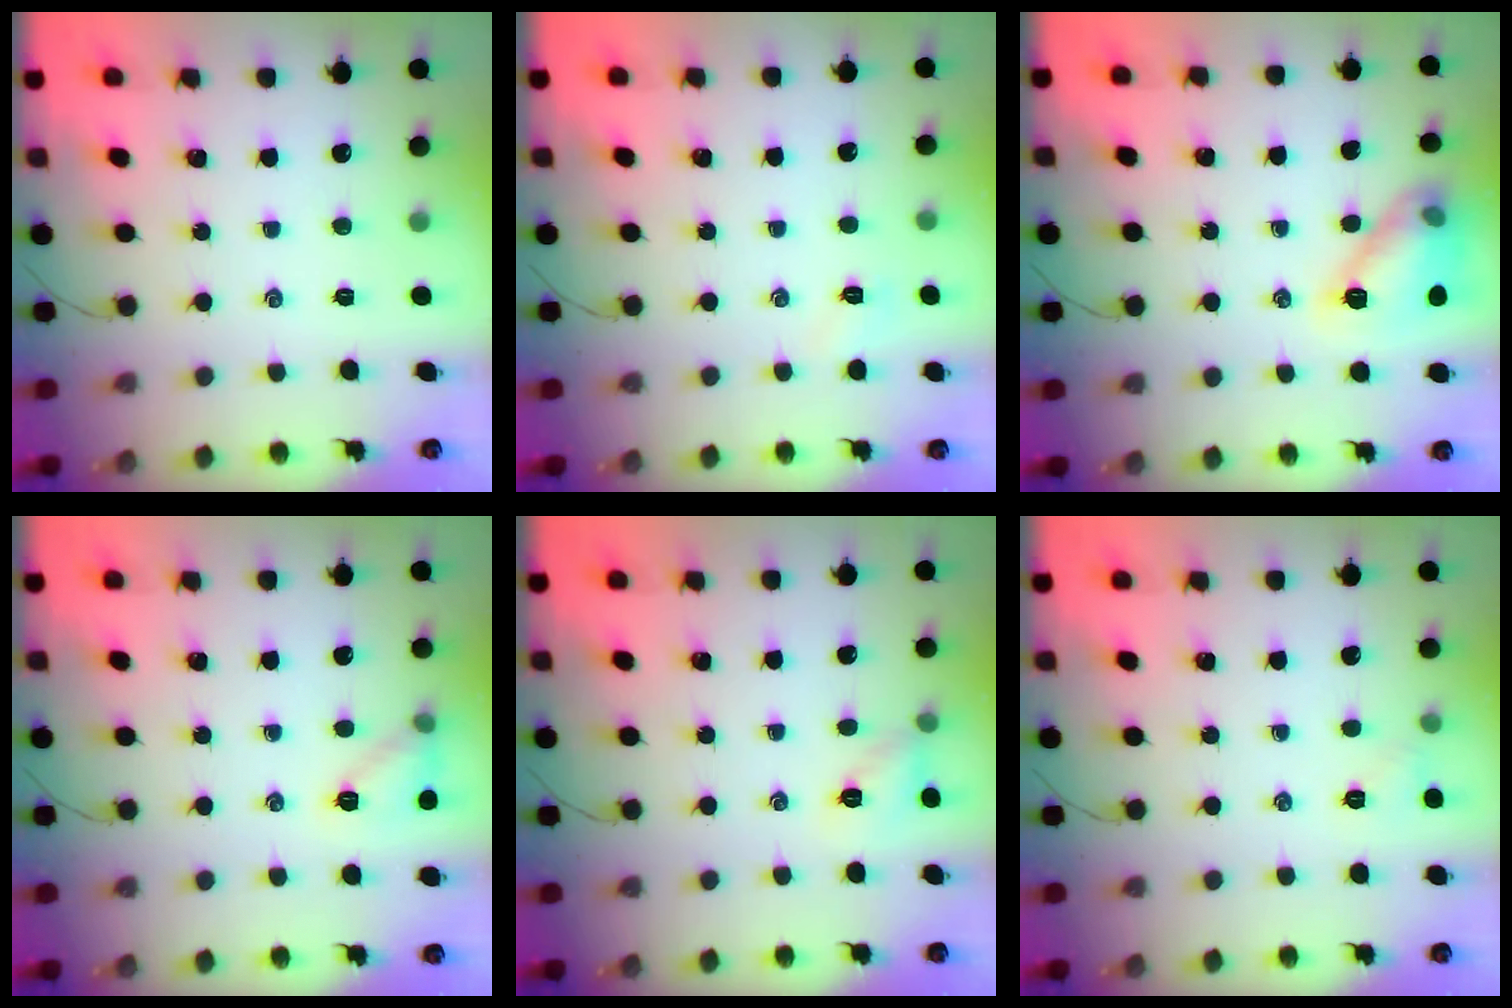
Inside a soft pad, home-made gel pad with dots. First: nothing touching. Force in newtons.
{"total": 2.7, "press": 2.6, "slide": 0.7}
{"total": 12.8, "press": 12.8, "slide": 0.2}
{"total": 7.8, "press": 7.7, "slide": 1.1}
{"total": 6.3, "press": 6.2, "slide": 0.7}
{"total": 3.9, "press": 3.7, "slide": 1.2}